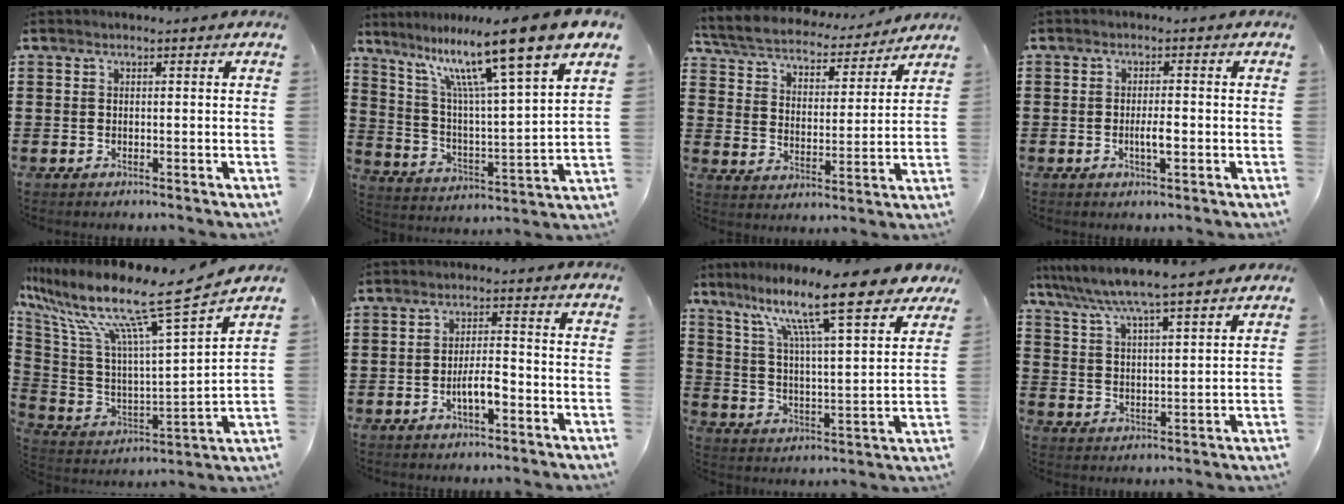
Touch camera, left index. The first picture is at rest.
{"total": 13.5, "force": [9.5, 0.4, 9.5], "torque": [-0.196, -0.058, 0.148]}
{"total": 5.2, "force": [5.1, 0.9, 1.0], "torque": [-0.046, -0.036, 0.083]}
{"total": 3.0, "force": [-0.5, 0.7, 2.9], "torque": [-0.050, 0.000, -0.009]}
{"total": 14.6, "force": [10.1, 1.3, 10.5], "torque": [-0.220, -0.061, 0.155]}
{"total": 4.6, "force": [-1.8, 1.3, 4.0], "torque": [-0.076, 0.006, -0.035]}
{"total": 13.4, "force": [10.2, 1.7, 8.6], "torque": [-0.173, -0.059, 0.164]}
{"total": 6.1, "force": [5.5, -0.4, 2.7], "torque": [-0.076, -0.030, 0.091]}